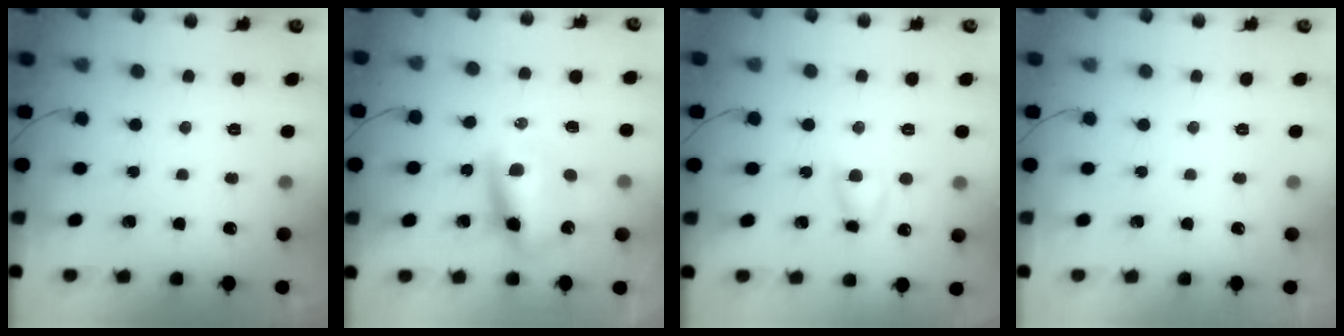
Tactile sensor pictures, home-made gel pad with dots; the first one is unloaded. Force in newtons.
{"total": 9.8, "press": 9.5, "slide": 2.6}
{"total": 3.9, "press": 3.9, "slide": 0.6}
{"total": 0.0}